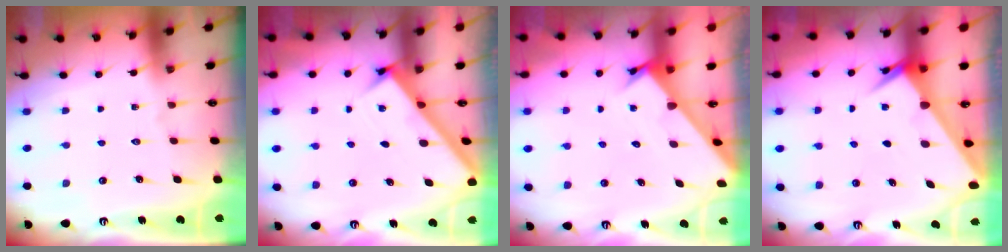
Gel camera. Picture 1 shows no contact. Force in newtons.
{"total": 2.6, "press": 2.5, "slide": 0.3}
{"total": 2.3, "press": 2.3, "slide": 0.1}
{"total": 2.5, "press": 2.5, "slide": 0.2}